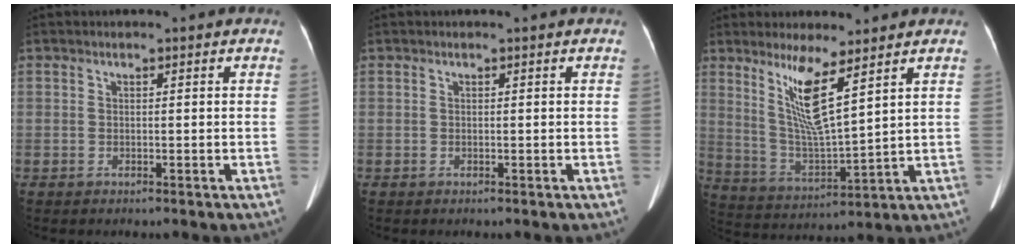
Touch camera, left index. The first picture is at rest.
{"total": 0.0}
{"total": 9.3, "force": [5.1, 0.4, 7.7], "torque": [-0.152, -0.019, 0.103]}